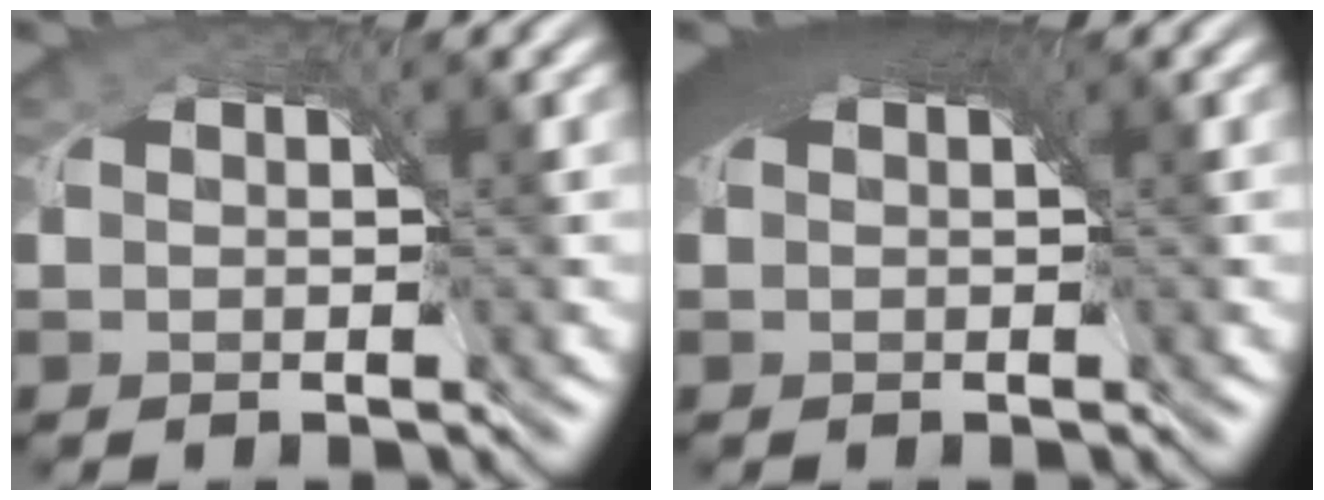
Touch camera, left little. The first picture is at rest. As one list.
[{"total": 6.7, "force": [2.1, 3.9, 5.0], "torque": [-0.092, -0.007, 0.030]}]